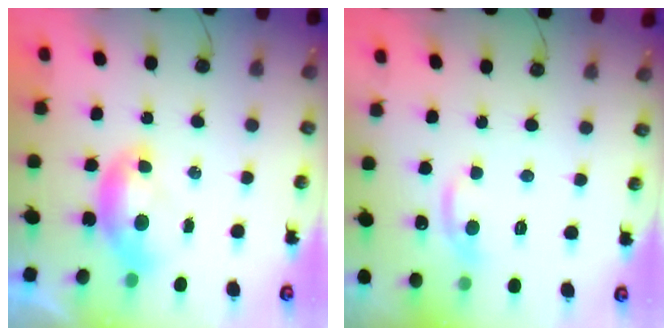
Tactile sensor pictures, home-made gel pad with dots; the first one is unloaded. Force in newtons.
{"total": 1.7, "press": 1.6, "slide": 0.7}